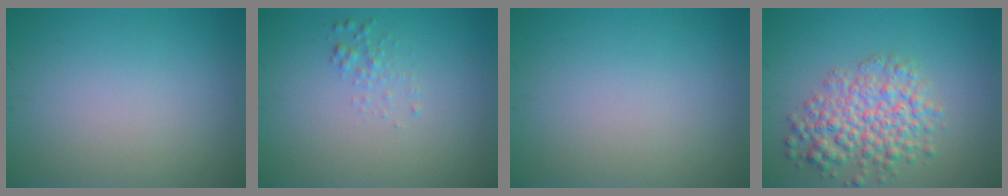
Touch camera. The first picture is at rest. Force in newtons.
{"total": 1.0, "press": 1.0, "slide": 0.0}
{"total": 0.0}
{"total": 5.4, "press": 5.4, "slide": 0.2}